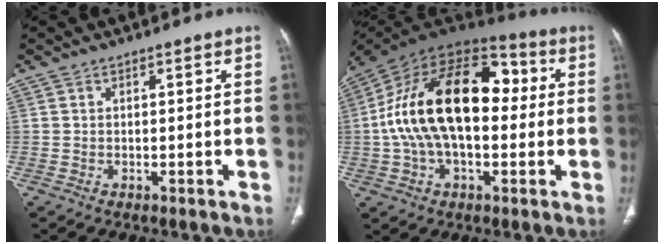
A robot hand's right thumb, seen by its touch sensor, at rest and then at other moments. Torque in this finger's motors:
{"motor_torque": [1.00, 1.11, 1.70, -1.07, 0.43]}